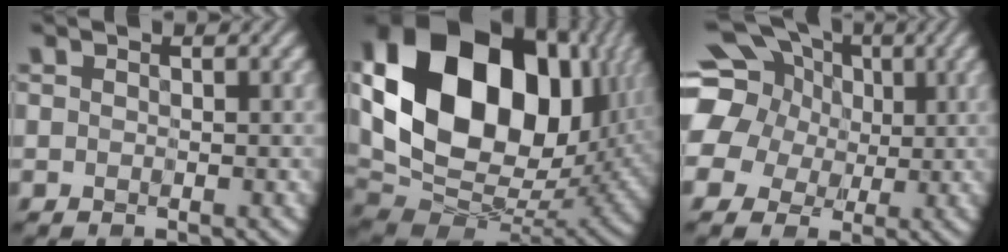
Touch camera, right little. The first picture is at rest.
{"total": 19.6, "force": [5.1, 13.3, 13.4], "torque": [-0.279, 0.016, 0.097]}
{"total": 17.7, "force": [5.4, 14.7, 8.2], "torque": [-0.211, 0.048, 0.072]}